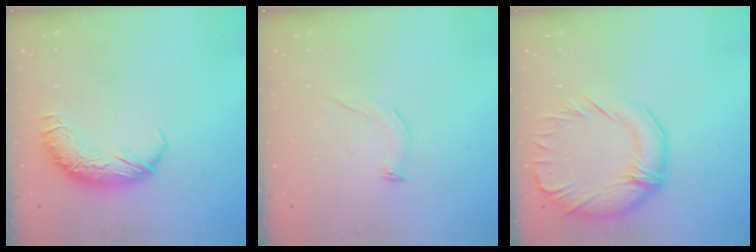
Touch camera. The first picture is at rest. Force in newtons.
{"total": 5.7, "press": 5.7, "slide": 0.6}
{"total": 5.4, "press": 4.8, "slide": 2.6}